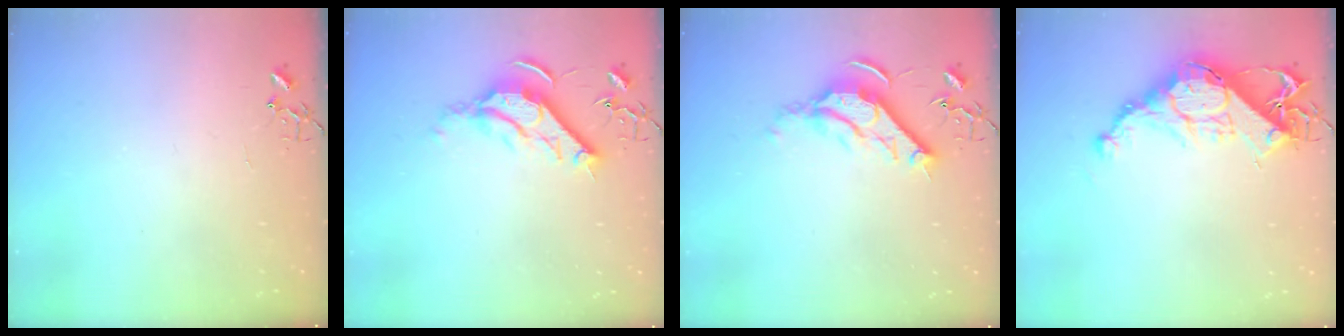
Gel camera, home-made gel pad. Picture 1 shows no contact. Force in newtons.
{"total": 11.7, "press": 11.6, "slide": 1.3}
{"total": 11.7, "press": 11.6, "slide": 1.3}
{"total": 15.7, "press": 15.7, "slide": 1.1}